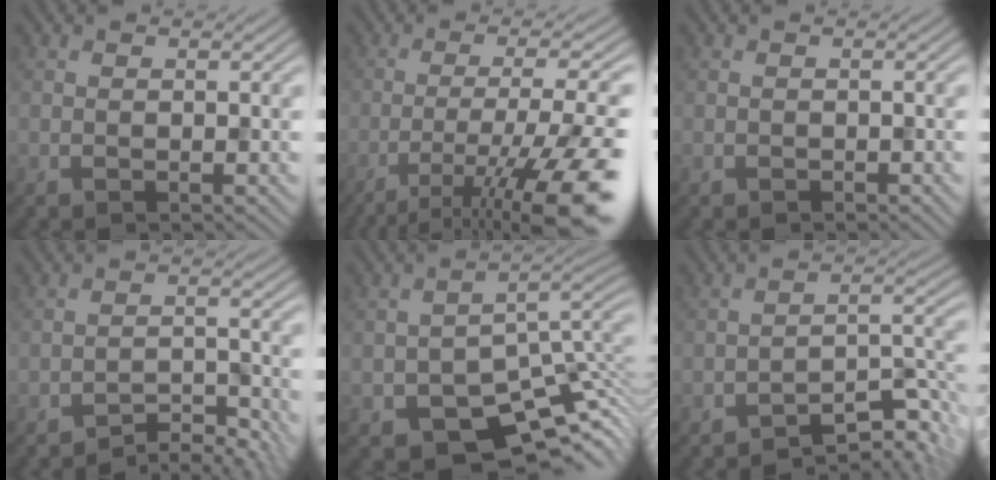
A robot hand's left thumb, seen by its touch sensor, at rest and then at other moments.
{"total": 12.4, "force": [-7.6, 2.8, 9.5], "torque": [-0.155, -0.013, -0.104]}
{"total": 0.5, "force": [-0.5, 0.0, -0.1], "torque": [0.007, 0.002, -0.008]}
{"total": 4.2, "force": [-4.2, 0.4, 0.5], "torque": [-0.007, 0.005, -0.060]}
{"total": 8.8, "force": [-5.1, 5.2, 4.8], "torque": [-0.073, -0.032, -0.072]}
{"total": 6.6, "force": [-5.9, 0.9, 2.8], "torque": [-0.038, 0.009, -0.087]}